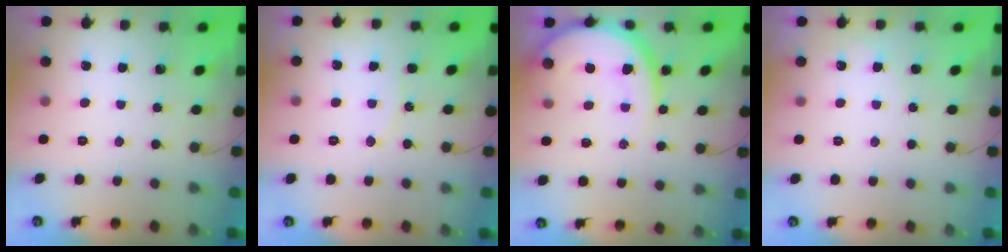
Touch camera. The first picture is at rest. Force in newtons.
{"total": 6.0, "press": 6.0, "slide": 0.4}
{"total": 13.4, "press": 13.3, "slide": 1.3}
{"total": 3.5, "press": 3.5, "slide": 0.2}